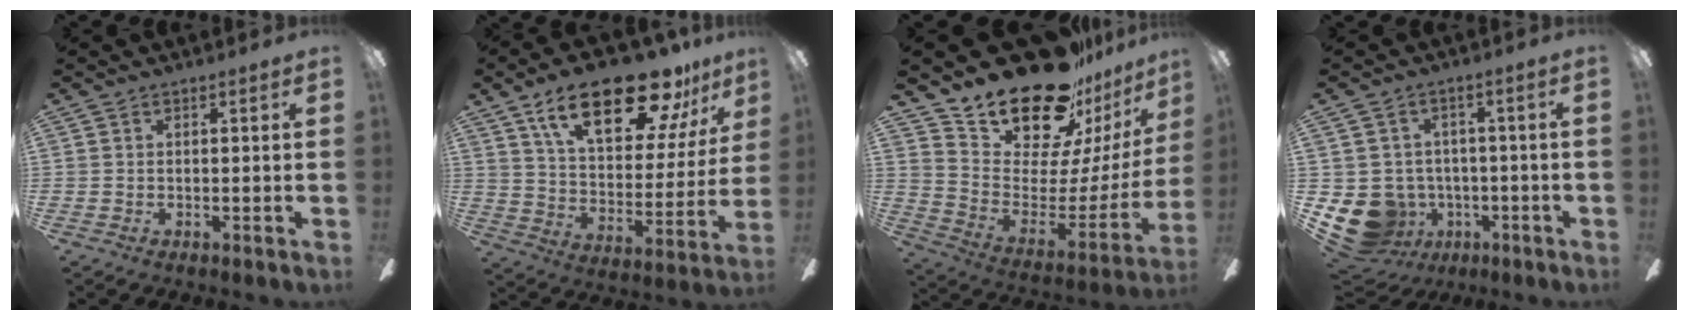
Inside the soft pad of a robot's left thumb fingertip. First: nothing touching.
{"total": 23.9, "force": [15.9, 9.5, 15.2], "torque": [-0.240, -0.085, 0.267]}
{"total": 23.4, "force": [19.6, 8.8, 9.1], "torque": [-0.155, -0.152, 0.357]}
{"total": 12.2, "force": [-4.3, 10.2, 5.3], "torque": [-0.137, 0.024, -0.069]}